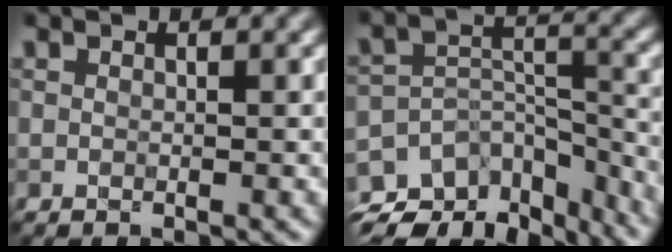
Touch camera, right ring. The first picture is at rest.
{"total": 11.2, "force": [-8.6, 5.5, 4.6], "torque": [-0.088, 0.011, -0.107]}